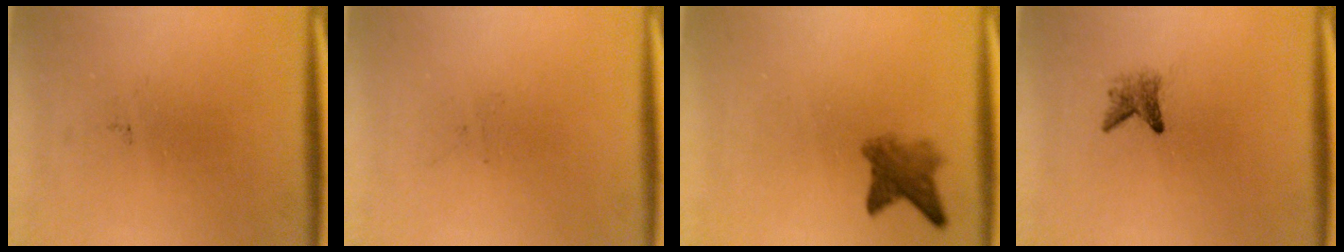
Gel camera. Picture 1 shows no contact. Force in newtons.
{"total": 0.0}
{"total": 3.7}
{"total": 2.0}